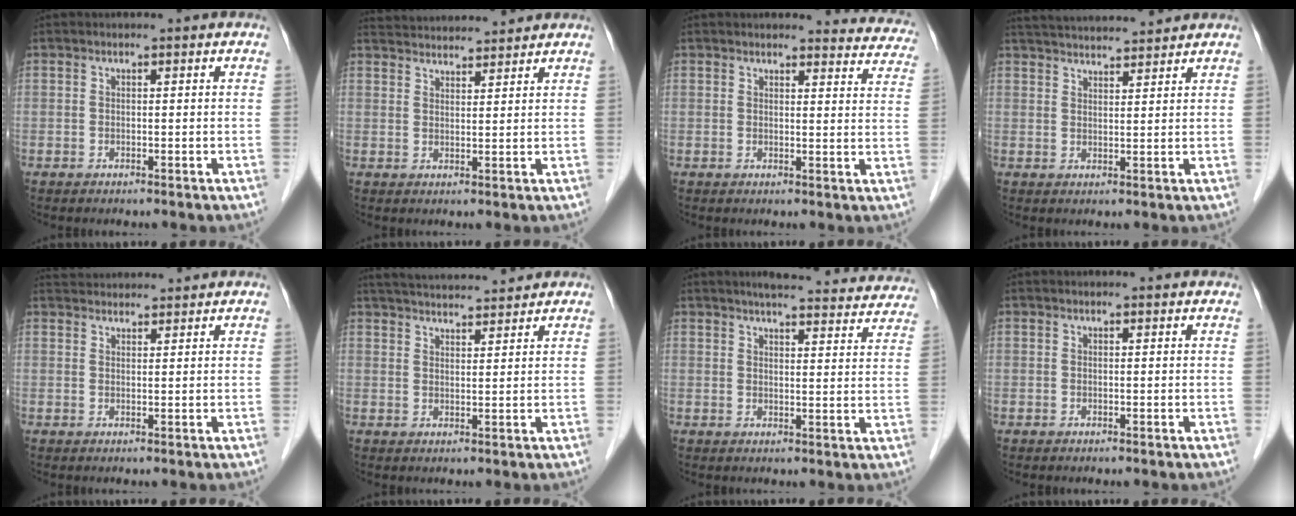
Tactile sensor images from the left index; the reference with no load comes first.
{"total": 9.0, "force": [8.7, 0.9, 1.8], "torque": [-0.034, 0.031, 0.131]}
{"total": 9.7, "force": [9.5, 1.9, 0.5], "torque": [0.034, -0.036, 0.070]}
{"total": 10.6, "force": [10.1, 0.8, 3.2], "torque": [-0.058, 0.028, 0.154]}
{"total": 7.0, "force": [6.9, 0.8, 1.2], "torque": [-0.020, 0.037, 0.100]}
{"total": 11.8, "force": [11.2, 1.3, 3.7], "torque": [-0.065, 0.029, 0.167]}
{"total": 20.9, "force": [19.3, 3.4, 7.4], "torque": [-0.080, -0.012, 0.219]}
{"total": 2.7, "force": [2.6, 0.4, 0.6], "torque": [-0.012, 0.015, 0.025]}